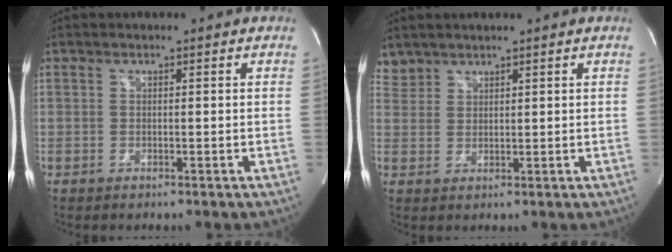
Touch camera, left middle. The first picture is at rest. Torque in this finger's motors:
{"motor_torque": [-0.13, -0.14, -0.11, -0.02]}